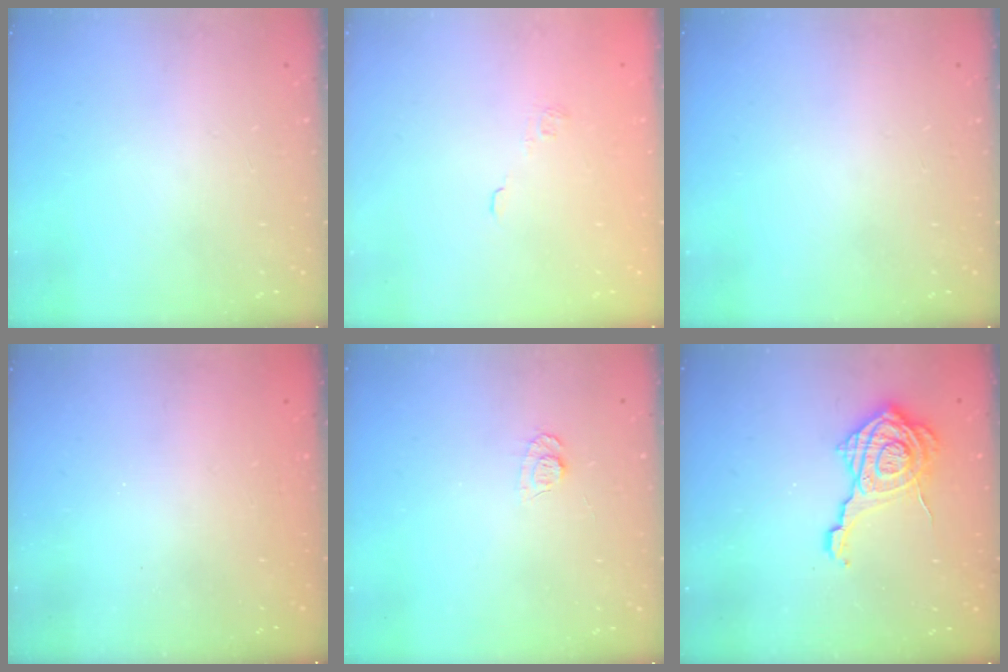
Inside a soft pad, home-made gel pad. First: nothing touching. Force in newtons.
{"total": 2.0, "press": 1.5, "slide": 1.3}
{"total": 0.0}
{"total": 2.4, "press": 2.2, "slide": 0.8}
{"total": 7.1, "press": 7.1, "slide": 0.7}
{"total": 15.8, "press": 15.7, "slide": 0.9}